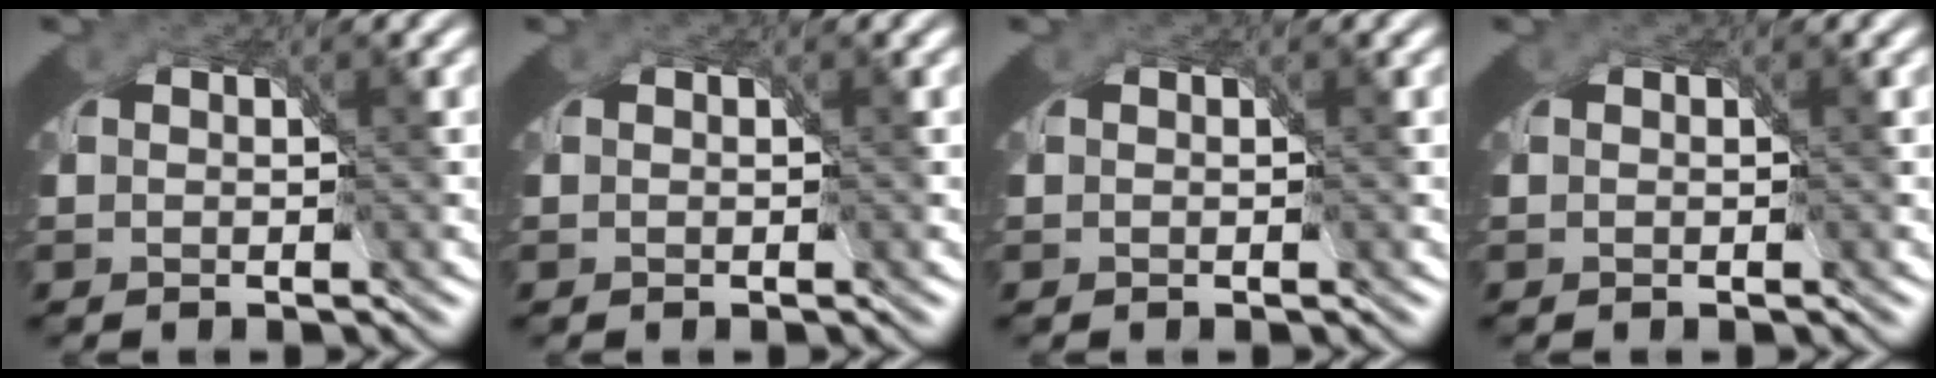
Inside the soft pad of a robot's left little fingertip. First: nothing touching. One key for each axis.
{"total": 0.0}
{"total": 0.0}
{"total": 0.0}